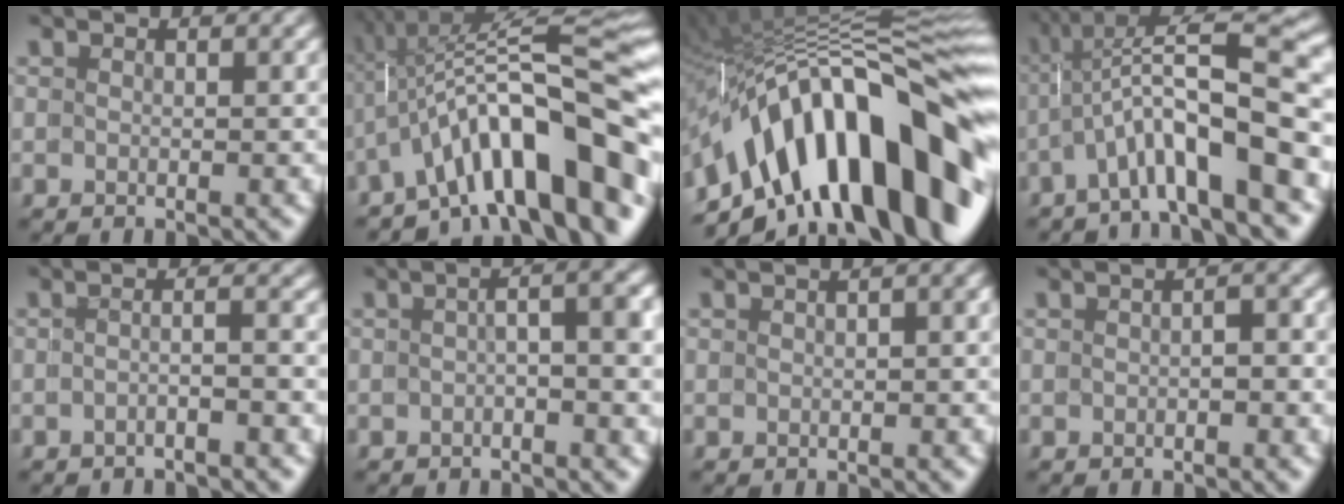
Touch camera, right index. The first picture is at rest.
{"total": 12.6, "force": [-2.6, 4.6, 11.5], "torque": [-0.173, 0.004, -0.033]}
{"total": 18.8, "force": [-3.8, 9.1, 16.0], "torque": [-0.254, 0.024, -0.053]}
{"total": 9.0, "force": [-0.3, 2.7, 8.6], "torque": [-0.123, 0.014, -0.004]}
{"total": 2.0, "force": [-1.6, -1.0, 0.7], "torque": [-0.009, -0.004, -0.026]}
{"total": 4.3, "force": [0.4, 1.0, 4.1], "torque": [-0.039, 0.015, 0.003]}
{"total": 0.8, "force": [-0.3, 0.3, 0.7], "torque": [-0.003, 0.010, -0.007]}
{"total": 1.2, "force": [-0.6, 0.7, 0.8], "torque": [-0.002, 0.009, -0.013]}